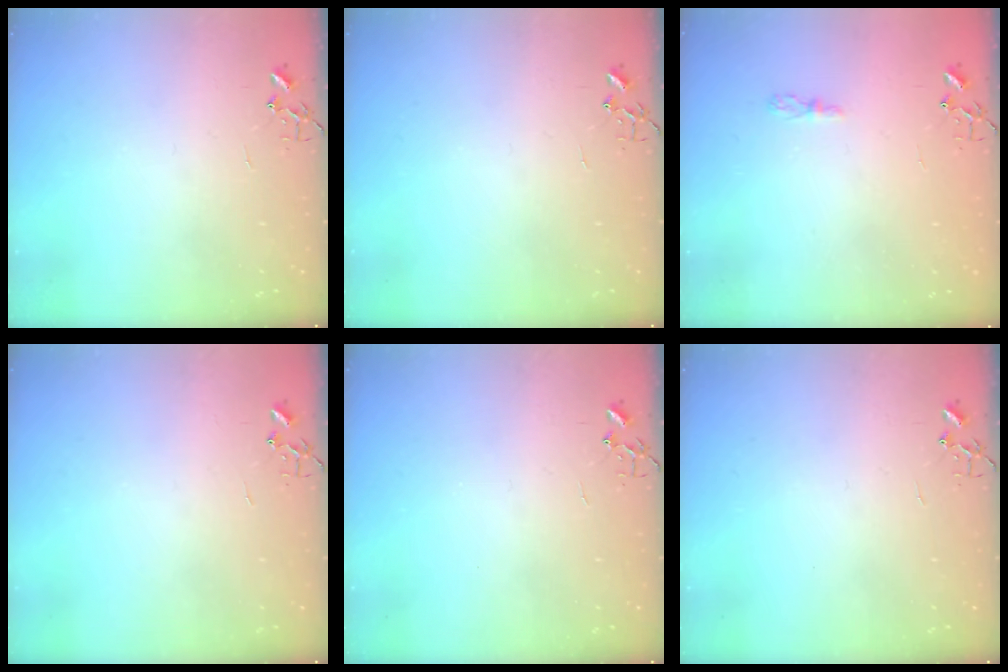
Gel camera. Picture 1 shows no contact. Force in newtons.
{"total": 0.0}
{"total": 3.6, "press": 3.5, "slide": 0.4}
{"total": 0.0}
{"total": 0.0}
{"total": 0.0}